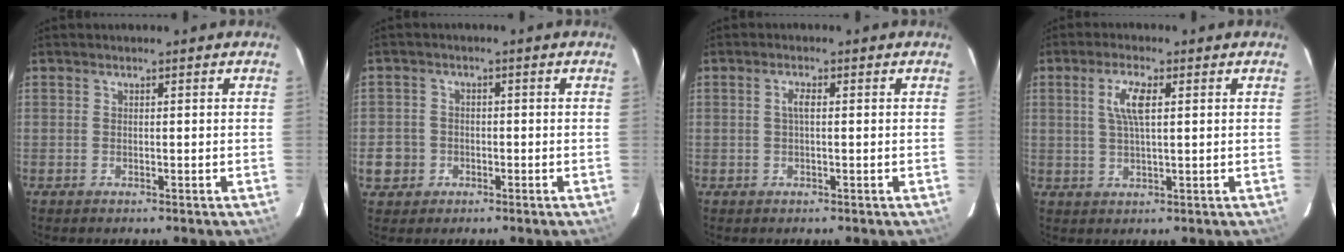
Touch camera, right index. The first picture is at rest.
{"total": 4.9, "force": [-1.6, 4.5, 0.9], "torque": [-0.028, 0.018, -0.023]}
{"total": 1.7, "force": [0.1, 0.4, 1.6], "torque": [-0.032, 0.004, -0.001]}
{"total": 5.1, "force": [1.5, 1.4, 4.7], "torque": [-0.091, 0.004, 0.028]}